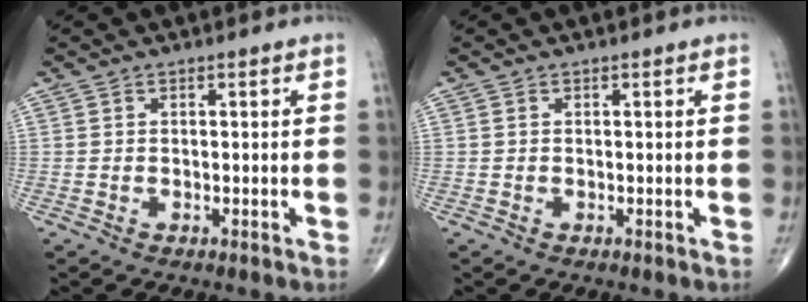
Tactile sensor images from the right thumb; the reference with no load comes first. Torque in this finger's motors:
{"motor_torque": [-0.54, 0.29, -0.45, -0.07, 0.09]}